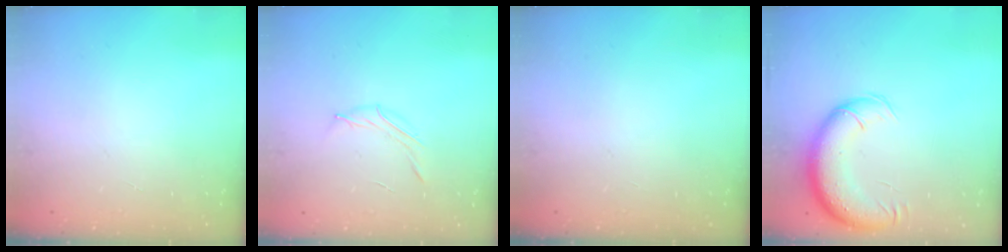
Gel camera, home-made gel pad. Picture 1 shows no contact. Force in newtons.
{"total": 4.2, "press": 4.0, "slide": 1.2}
{"total": 0.0}
{"total": 13.8, "press": 13.2, "slide": 4.1}